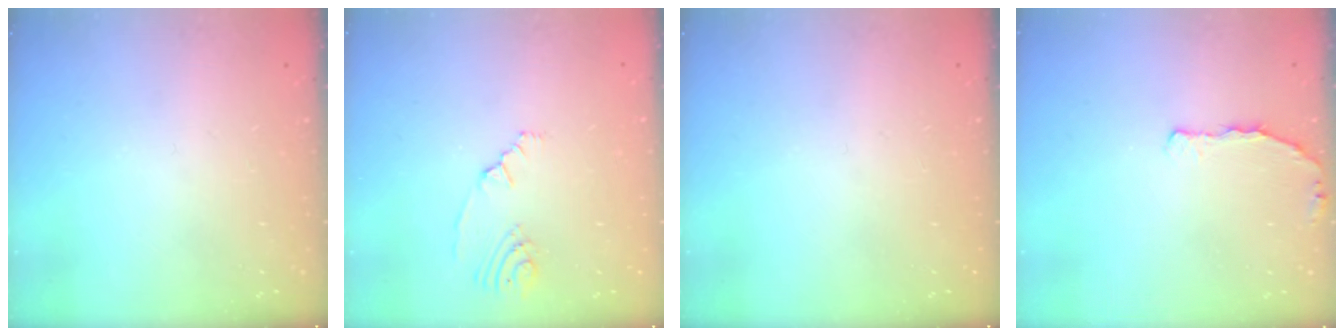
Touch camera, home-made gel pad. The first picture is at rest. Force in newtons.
{"total": 3.1, "press": 2.3, "slide": 2.1}
{"total": 0.0}
{"total": 4.1, "press": 3.8, "slide": 1.6}